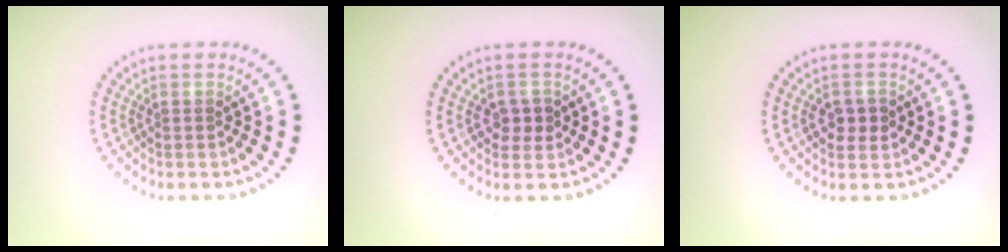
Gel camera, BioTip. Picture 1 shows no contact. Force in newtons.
{"total": 1.8, "press": 1.8, "slide": 0.3}
{"total": 1.9, "press": 1.9, "slide": 0.1}